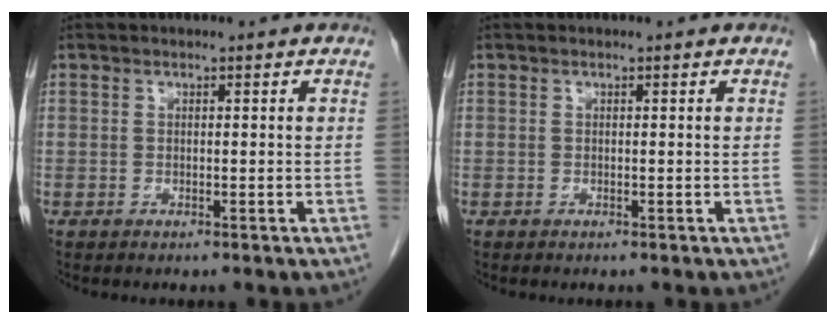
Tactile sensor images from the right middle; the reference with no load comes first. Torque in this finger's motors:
{"motor_torque": [0.36, -0.12, 0.04, 0.01]}